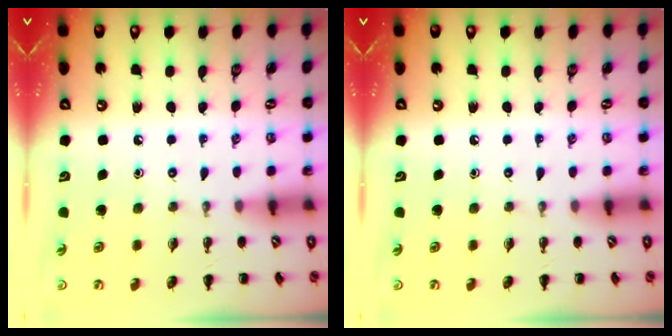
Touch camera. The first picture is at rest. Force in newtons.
{"total": 0.0}